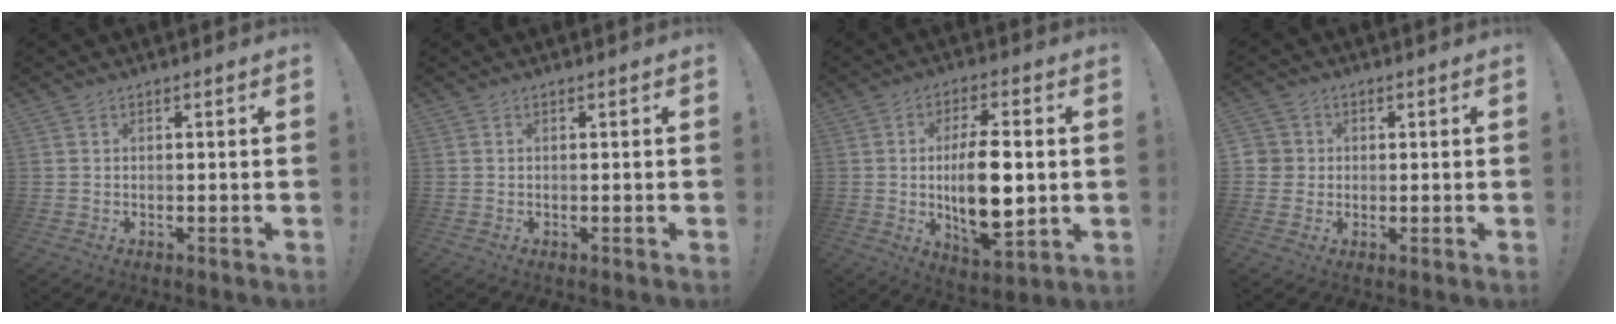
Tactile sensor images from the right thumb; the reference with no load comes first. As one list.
[{"total": 0.0}, {"total": 15.4, "force": [-0.2, 6.1, 14.2], "torque": [-0.247, -0.012, -0.009]}, {"total": 4.0, "force": [0.4, 3.9, 0.8], "torque": [-0.018, 0.001, 0.008]}]